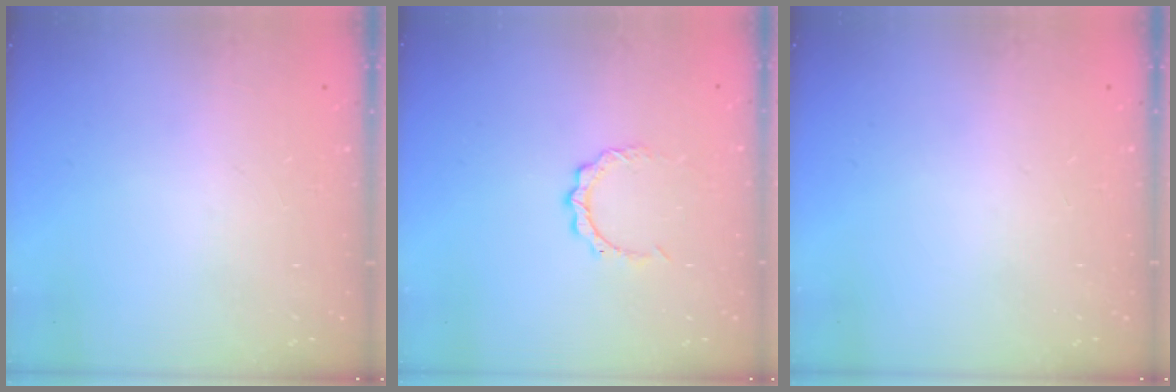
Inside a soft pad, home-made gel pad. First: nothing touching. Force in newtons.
{"total": 3.6, "press": 3.6, "slide": 0.2}
{"total": 0.0}